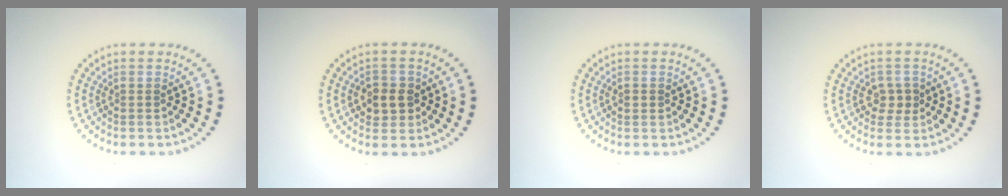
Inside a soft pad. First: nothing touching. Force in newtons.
{"total": 2.5, "press": 2.4, "slide": 0.6}
{"total": 1.0, "press": 1.0, "slide": 0.1}
{"total": 1.8, "press": 1.7, "slide": 0.5}